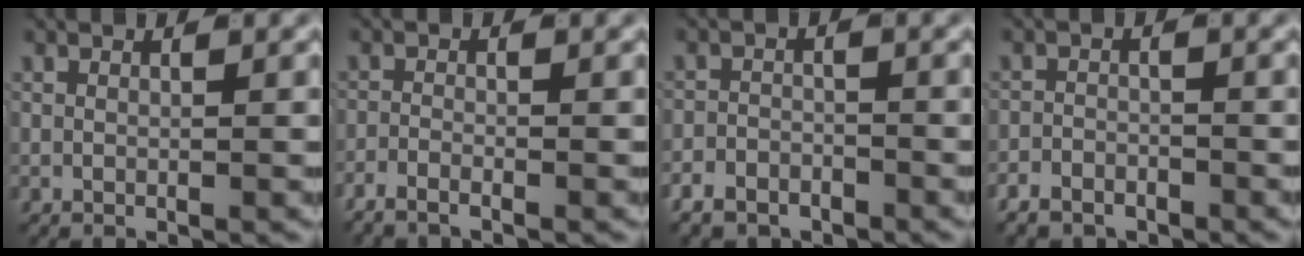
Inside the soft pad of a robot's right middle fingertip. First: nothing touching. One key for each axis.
{"total": 2.3, "fx": -2.0, "fy": 0.6, "fz": 0.9, "tx": -0.020, "ty": -0.002, "tz": -0.040}
{"total": 3.5, "fx": -2.8, "fy": 1.9, "fz": 0.7, "tx": 0.003, "ty": -0.001, "tz": -0.056}
{"total": 2.9, "fx": -2.5, "fy": 1.4, "fz": 0.4, "tx": 0.004, "ty": -0.001, "tz": -0.048}